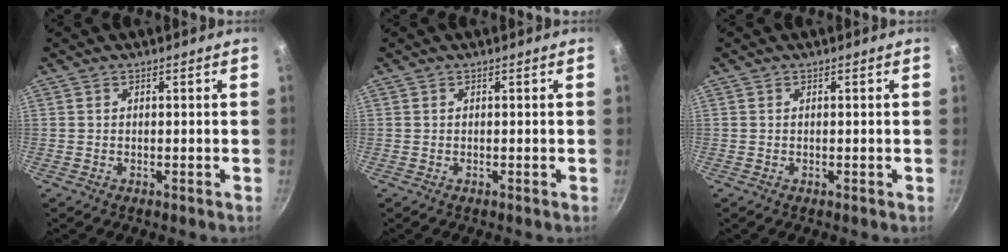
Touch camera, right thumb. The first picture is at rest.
{"total": 0.0}
{"total": 0.0}